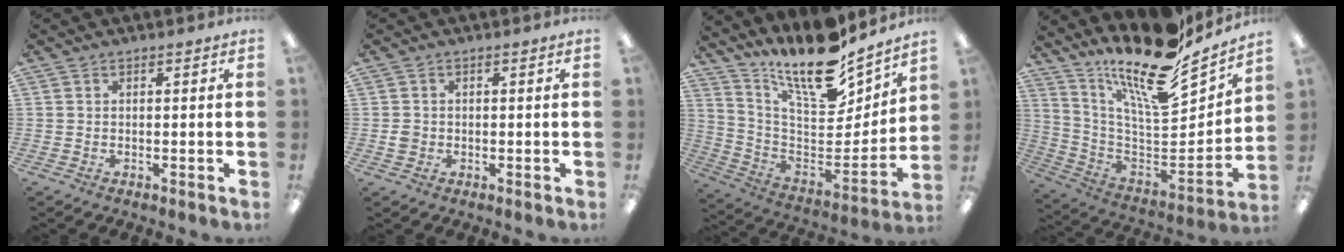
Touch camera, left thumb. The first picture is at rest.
{"total": 2.1, "force": [-0.3, 1.9, 0.6], "torque": [-0.012, 0.004, -0.006]}
{"total": 18.1, "force": [15.3, 4.8, 8.3], "torque": [-0.143, -0.133, 0.265]}
{"total": 19.9, "force": [15.5, 5.2, 11.5], "torque": [-0.184, -0.132, 0.256]}